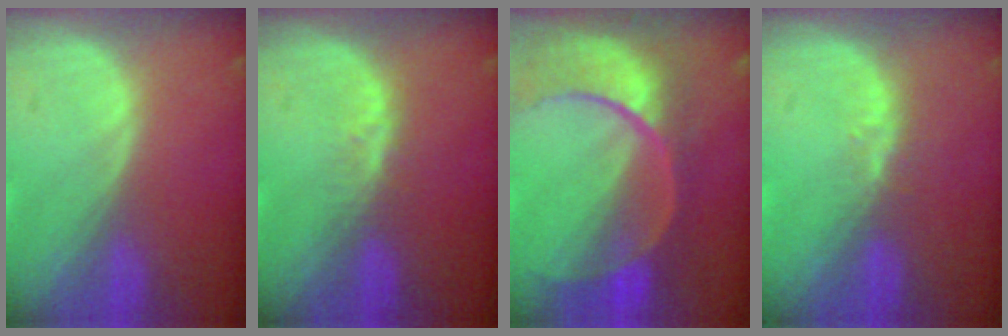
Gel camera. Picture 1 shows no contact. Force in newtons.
{"total": 2.1, "press": 2.1, "slide": 0.2}
{"total": 11.2, "press": 9.4, "slide": 6.1}
{"total": 2.8, "press": 2.1, "slide": 1.8}